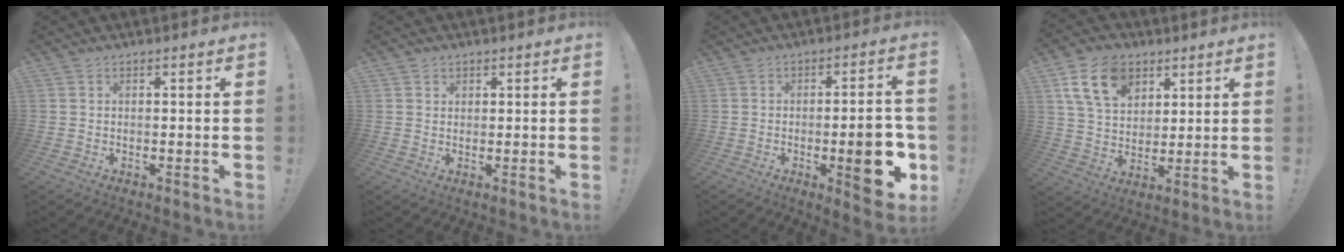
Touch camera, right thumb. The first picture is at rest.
{"total": 1.4, "force": [1.0, 1.0, 0.2], "torque": [0.002, -0.003, 0.017]}
{"total": 13.5, "force": [-3.3, 4.2, 12.4], "torque": [-0.138, -0.001, -0.044]}
{"total": 15.1, "force": [7.6, 10.1, 8.4], "torque": [-0.135, -0.023, 0.144]}